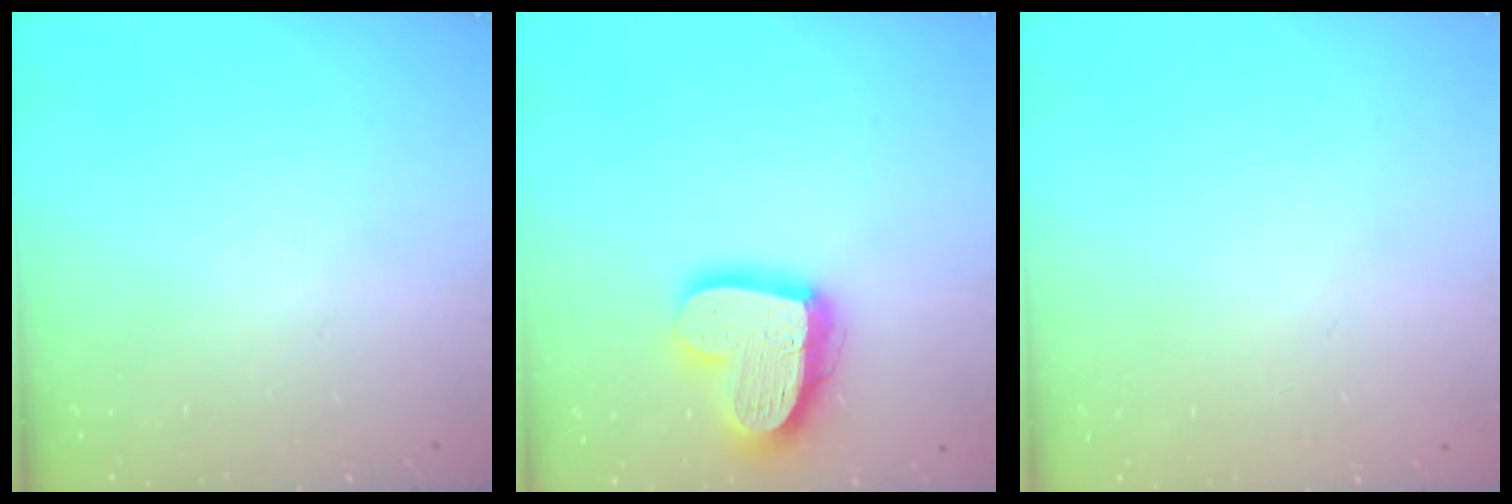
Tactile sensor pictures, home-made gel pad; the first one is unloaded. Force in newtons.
{"total": 17.2, "press": 17.2, "slide": 1.4}
{"total": 0.0}